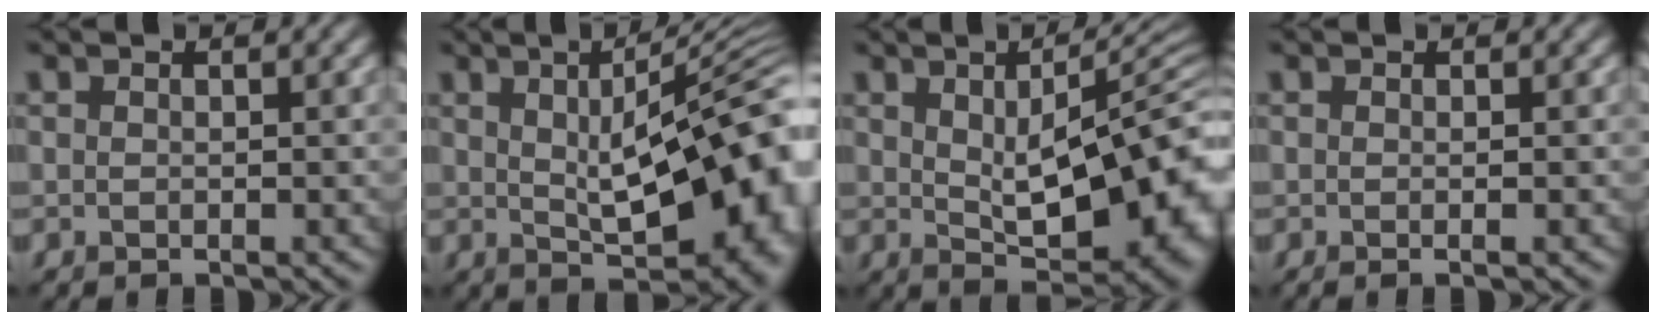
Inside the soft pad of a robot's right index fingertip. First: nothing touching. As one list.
[{"total": 14.7, "force": [1.1, 6.0, 13.3], "torque": [-0.146, 0.000, 0.021]}, {"total": 13.3, "force": [0.2, 5.7, 12.0], "torque": [-0.131, -0.006, 0.013]}, {"total": 1.1, "force": [-0.2, 0.4, 1.1], "torque": [-0.011, -0.004, -0.006]}]